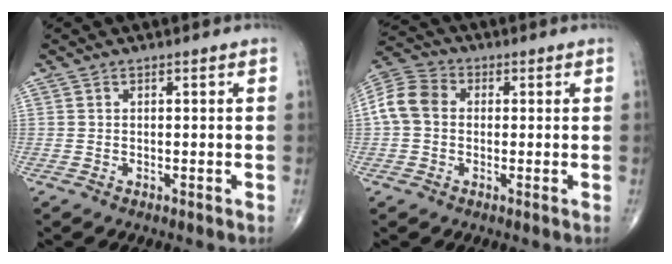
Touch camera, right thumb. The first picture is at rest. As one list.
[{"total": 8.4, "force": [0.3, 7.0, 4.6], "torque": [-0.084, 0.028, -0.008]}]